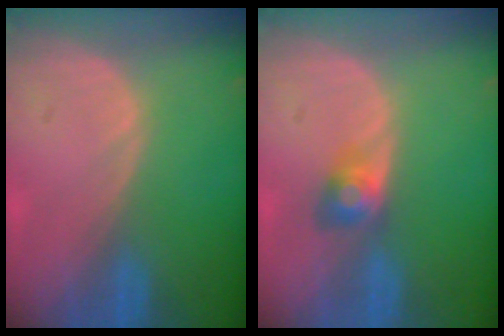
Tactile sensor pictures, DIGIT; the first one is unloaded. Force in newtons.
{"total": 2.9, "press": 2.8, "slide": 0.1}